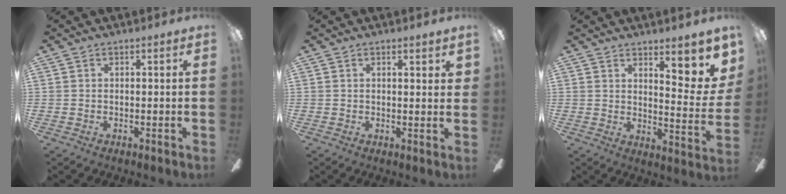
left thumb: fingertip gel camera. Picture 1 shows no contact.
{"total": 2.1, "force": [1.1, 0.6, 1.6], "torque": [-0.018, -0.005, 0.016]}
{"total": 11.7, "force": [7.2, 3.7, 8.4], "torque": [-0.101, -0.058, 0.120]}